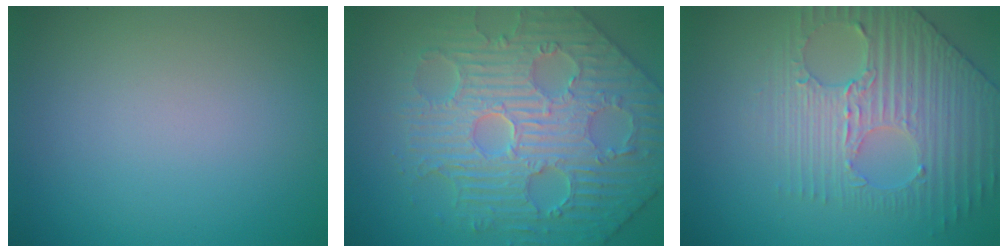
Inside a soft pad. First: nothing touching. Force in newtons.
{"total": 7.2, "press": 6.0, "slide": 3.9}
{"total": 4.2, "press": 4.2, "slide": 0.3}